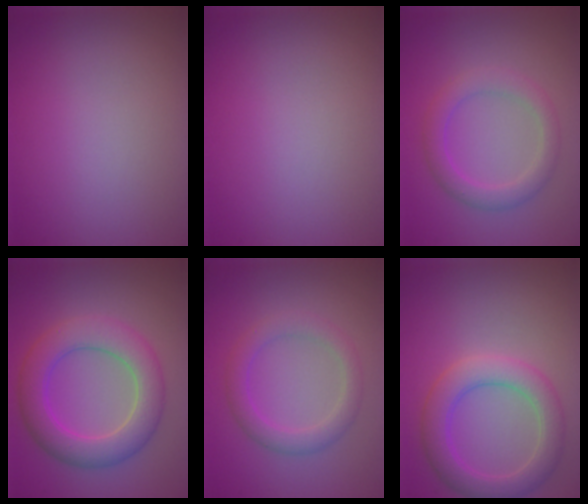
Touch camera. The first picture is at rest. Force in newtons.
{"total": 0.0}
{"total": 2.9, "press": 2.9, "slide": 0.2}
{"total": 5.9, "press": 5.9, "slide": 0.4}
{"total": 2.9, "press": 2.9, "slide": 0.3}
{"total": 4.8, "press": 4.8, "slide": 0.2}